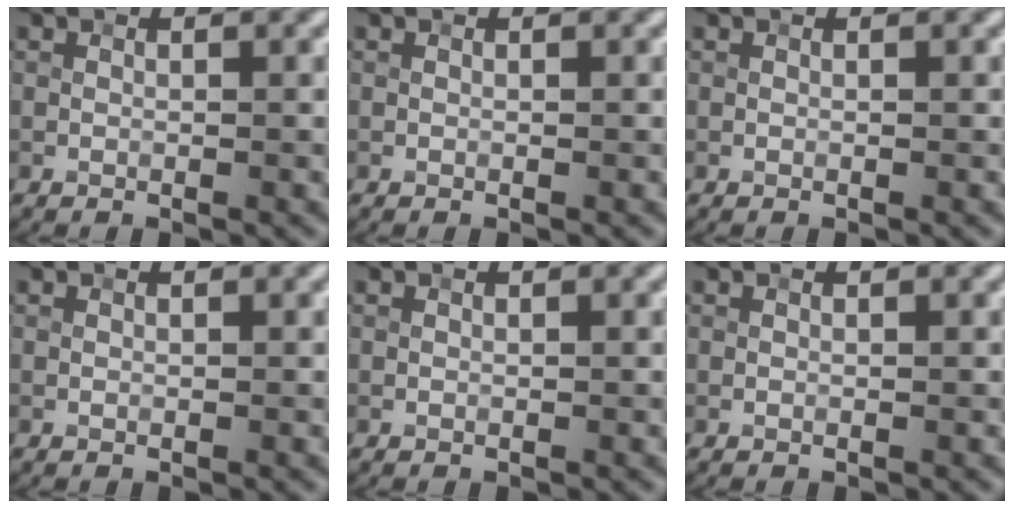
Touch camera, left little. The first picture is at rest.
{"total": 0.0}
{"total": 0.0}
{"total": 0.0}
{"total": 0.0}
{"total": 0.0}